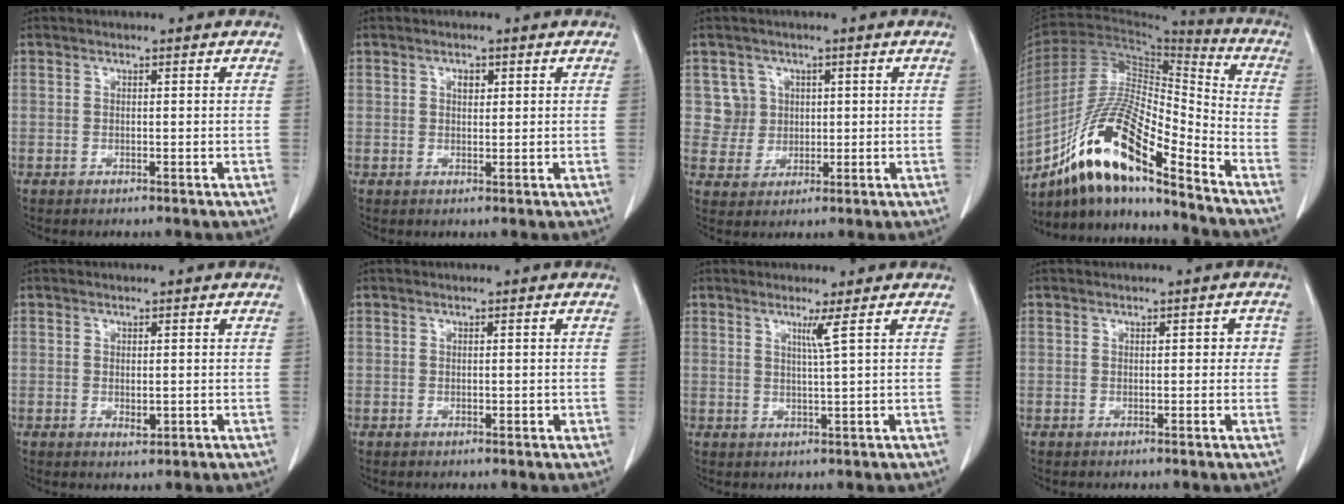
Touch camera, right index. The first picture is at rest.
{"total": 1.5, "force": [0.6, 0.9, 1.1], "torque": [-0.015, 0.000, 0.010]}
{"total": 4.6, "force": [1.2, 4.4, -0.3], "torque": [0.015, 0.011, 0.027]}
{"total": 17.8, "force": [-12.4, 2.6, 12.4], "torque": [-0.233, 0.003, -0.223]}
{"total": 1.6, "force": [-0.3, 0.8, 1.3], "torque": [-0.021, -0.003, 0.000]}
{"total": 0.8, "force": [-0.2, 0.5, 0.6], "torque": [-0.006, 0.002, -0.003]}
{"total": 2.2, "force": [1.1, -1.0, 1.7], "torque": [-0.035, -0.011, 0.024]}
{"total": 1.8, "force": [0.2, 1.2, 1.4], "torque": [-0.012, 0.019, 0.002]}